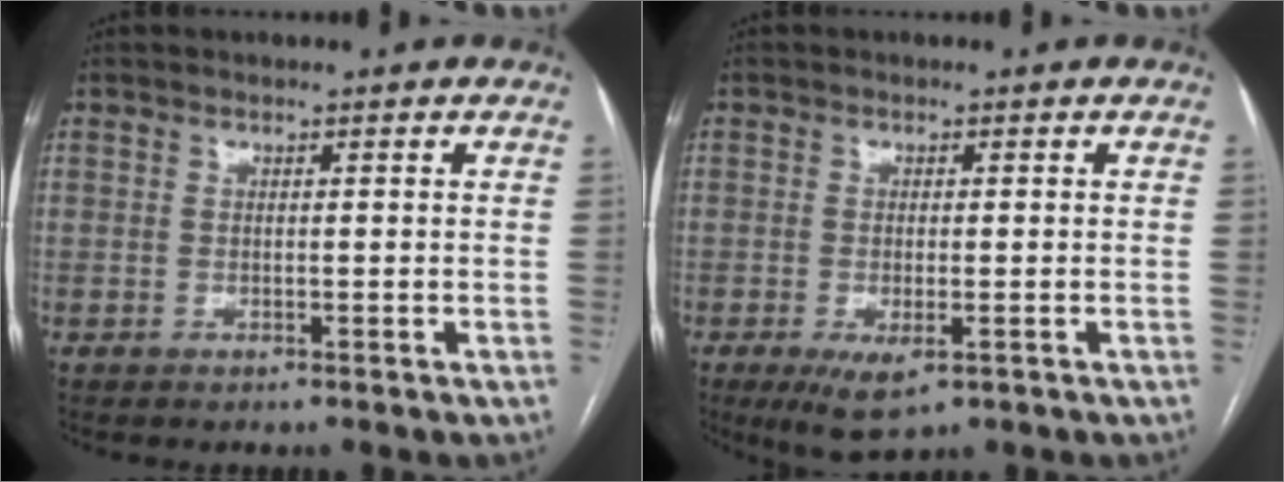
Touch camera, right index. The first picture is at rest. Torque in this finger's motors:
{"motor_torque": [0.67, -0.44, 0.19, 0.05]}